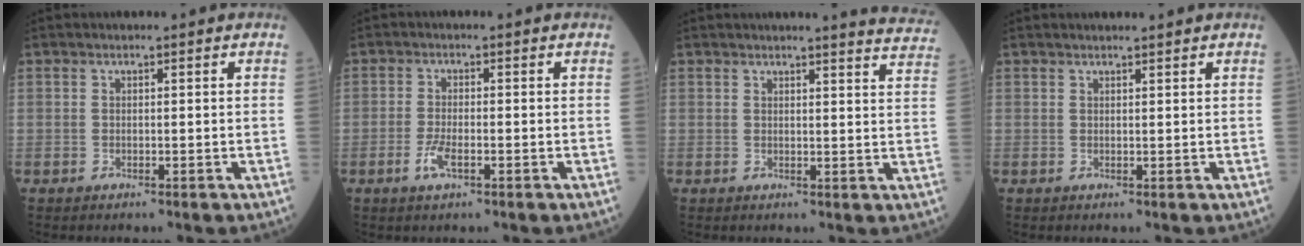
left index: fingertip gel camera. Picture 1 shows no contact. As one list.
[{"total": 3.0, "force": [-1.4, 0.9, 2.6], "torque": [-0.061, -0.004, -0.027]}, {"total": 8.4, "force": [8.2, 0.0, 1.6], "torque": [-0.007, -0.043, 0.064]}, {"total": 2.6, "force": [2.5, 0.0, 0.9], "torque": [-0.010, 0.014, 0.033]}]